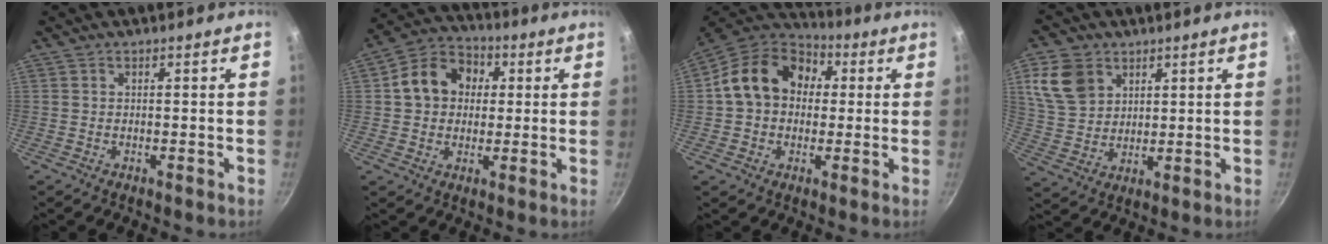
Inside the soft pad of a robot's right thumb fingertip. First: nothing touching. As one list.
[{"total": 11.5, "force": [2.0, 9.5, 6.2], "torque": [-0.073, 0.021, 0.016]}, {"total": 16.8, "force": [2.6, 13.3, 9.9], "torque": [-0.143, 0.036, 0.027]}, {"total": 10.4, "force": [4.5, 7.8, 5.1], "torque": [-0.080, -0.008, 0.097]}]